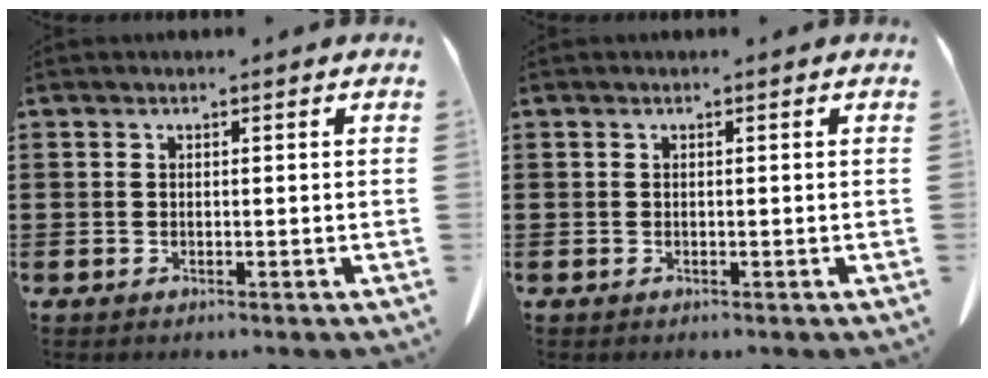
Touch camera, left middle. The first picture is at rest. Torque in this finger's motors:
{"motor_torque": [0.00, 0.00, 0.00, 0.00]}